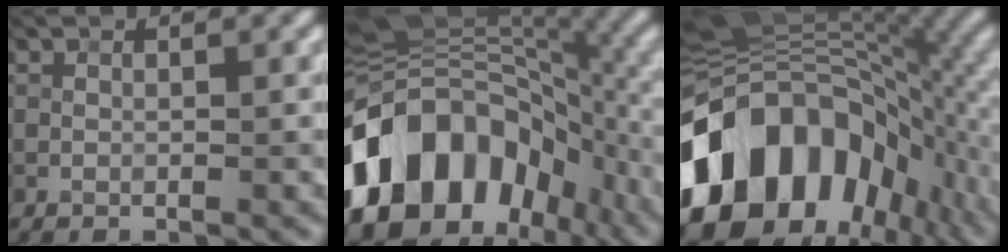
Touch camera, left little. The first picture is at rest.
{"total": 15.1, "force": [-5.8, 10.6, 9.1], "torque": [-0.164, 0.008, -0.109]}
{"total": 18.1, "force": [-5.4, 12.3, 12.2], "torque": [-0.231, -0.001, -0.101]}